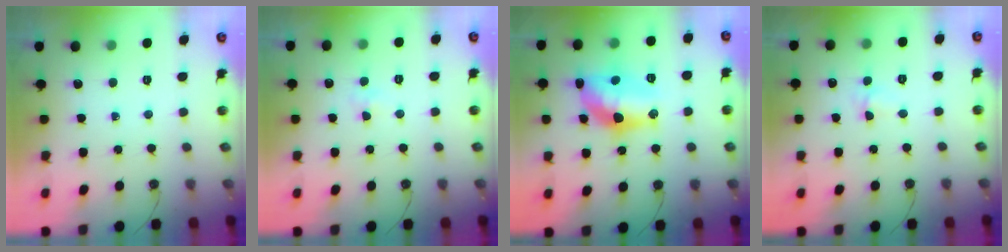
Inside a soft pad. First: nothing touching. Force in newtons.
{"total": 4.6, "press": 3.7, "slide": 2.6}
{"total": 14.9, "press": 14.3, "slide": 4.1}
{"total": 3.8, "press": 3.8, "slide": 0.5}